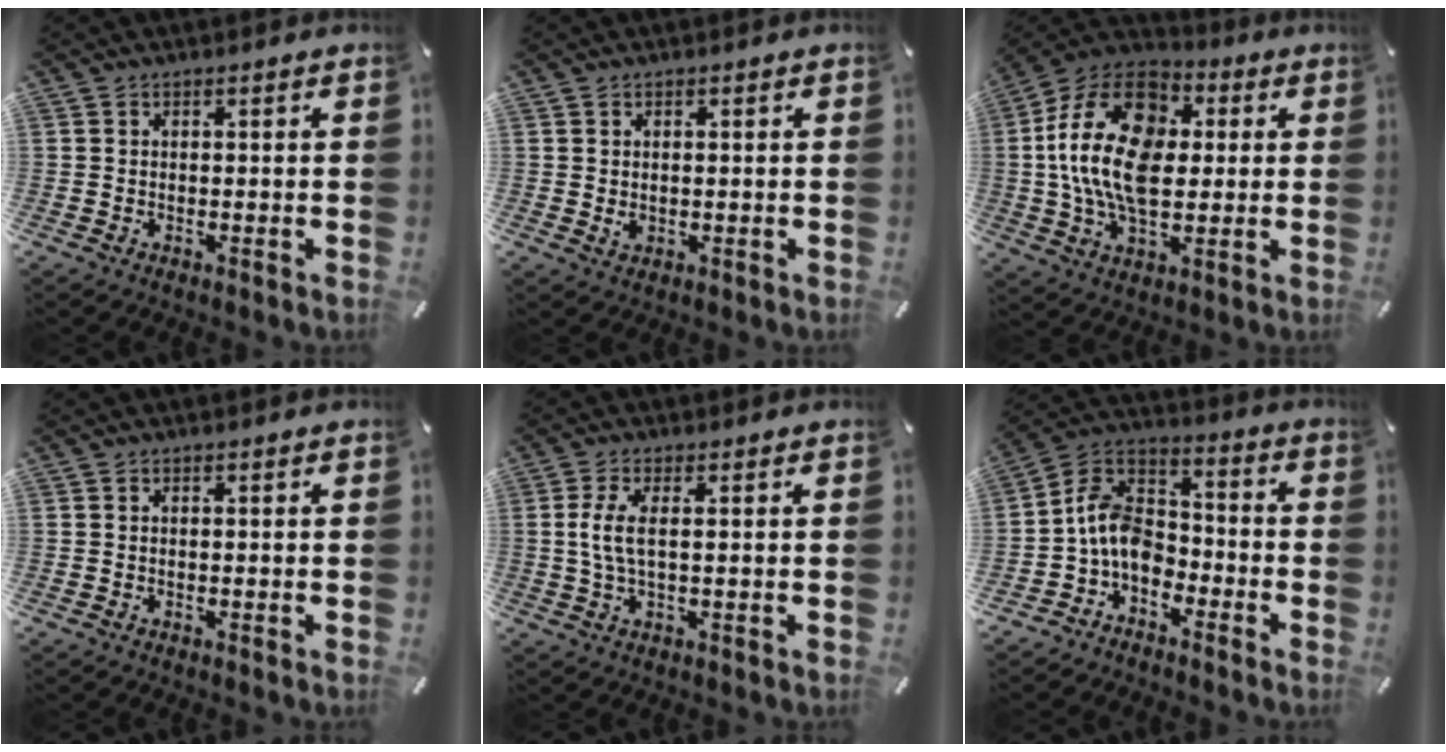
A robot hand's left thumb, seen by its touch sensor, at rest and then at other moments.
{"total": 1.3, "force": [0.2, 1.0, 0.7], "torque": [-0.007, 0.000, 0.001]}
{"total": 20.6, "force": [1.2, 14.2, 14.9], "torque": [-0.303, 0.011, 0.016]}
{"total": 0.0}
{"total": 5.5, "force": [0.6, 1.6, 5.2], "torque": [-0.114, -0.005, 0.007]}
{"total": 9.7, "force": [-4.6, 6.9, 5.1], "torque": [-0.122, 0.020, -0.093]}